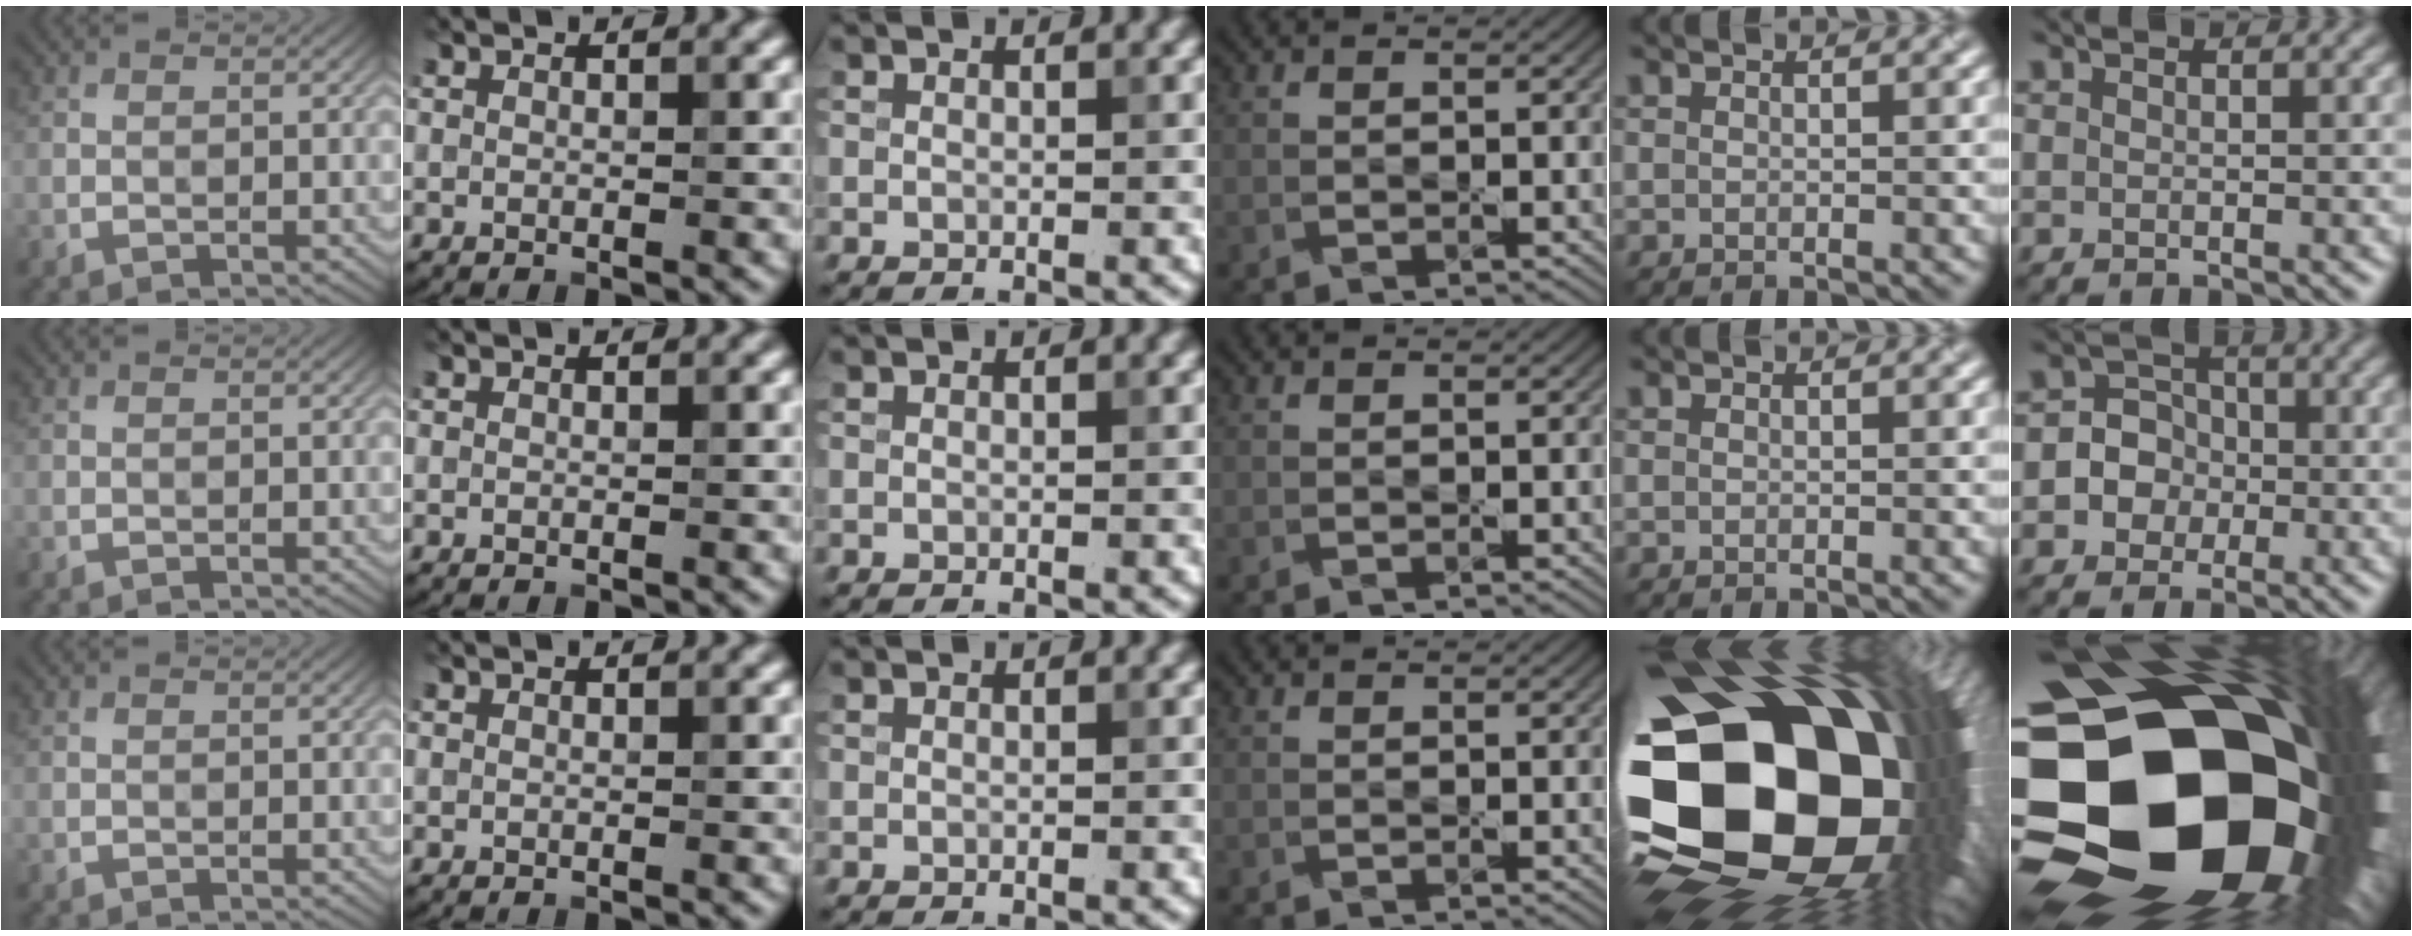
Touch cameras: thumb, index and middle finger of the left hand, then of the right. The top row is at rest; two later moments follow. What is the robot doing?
{"motion": "press", "object": "stapler"}